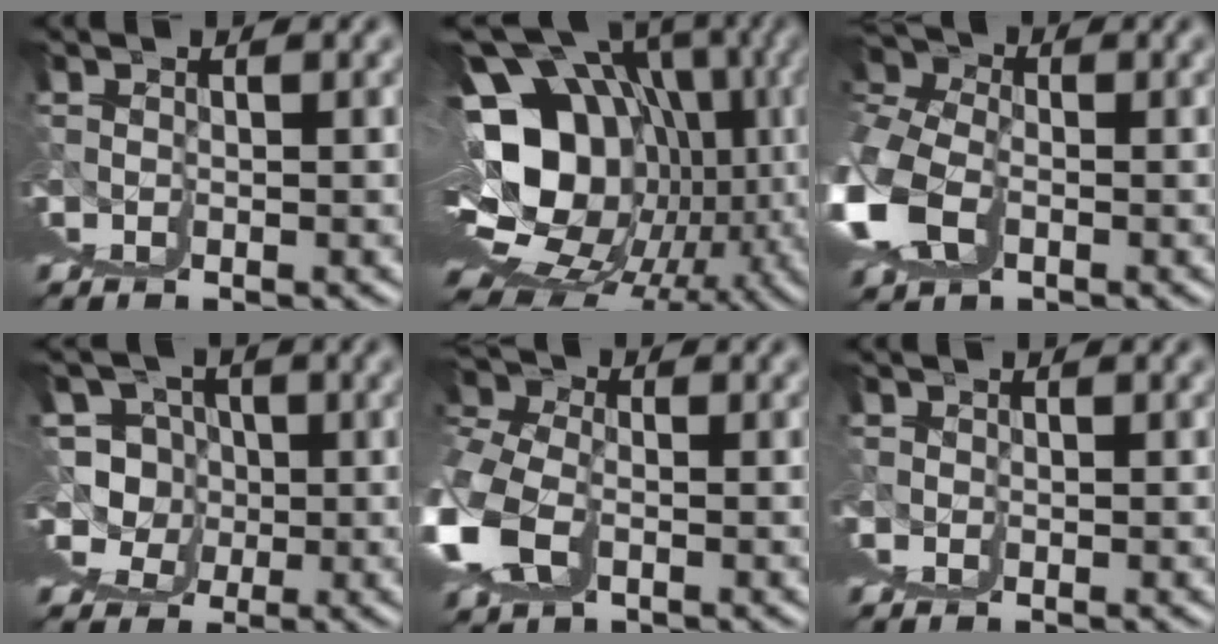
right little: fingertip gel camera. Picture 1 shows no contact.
{"total": 16.8, "force": [0.7, 8.1, 14.7], "torque": [-0.205, -0.013, 0.043]}
{"total": 4.7, "force": [-0.5, 3.3, 3.3], "torque": [-0.069, -0.030, 0.008]}
{"total": 5.8, "force": [1.6, 4.4, 3.4], "torque": [-0.051, -0.022, 0.040]}
{"total": 4.0, "force": [-0.2, 2.8, 2.9], "torque": [-0.053, -0.022, 0.011]}
{"total": 0.8, "force": [0.3, 0.7, -0.2], "torque": [0.004, -0.005, 0.004]}